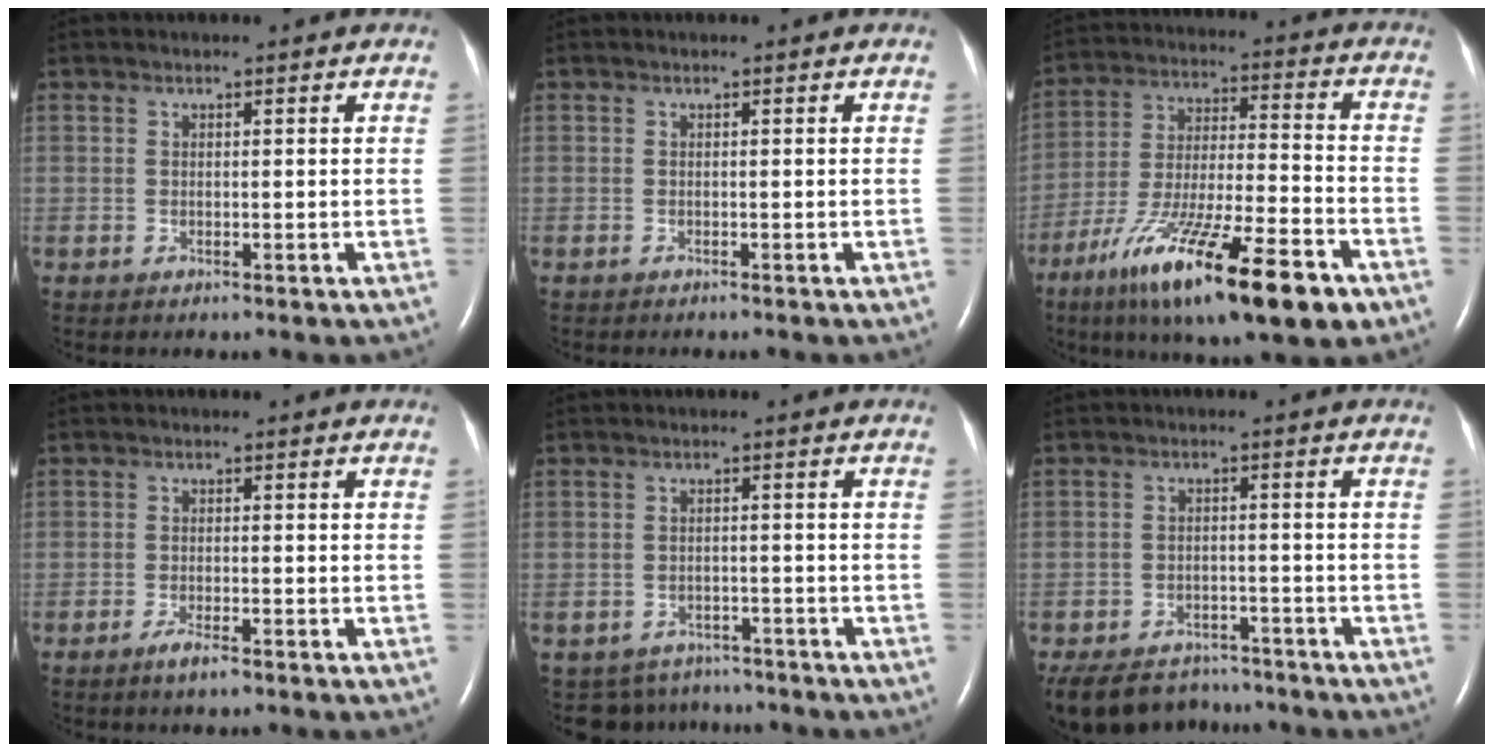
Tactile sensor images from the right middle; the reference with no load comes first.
{"total": 0.8, "force": [-0.7, 0.2, 0.4], "torque": [-0.008, -0.001, -0.008]}
{"total": 21.4, "force": [-12.5, 3.1, 17.1], "torque": [-0.270, -0.037, -0.210]}
{"total": 2.3, "force": [-1.6, 0.4, 1.6], "torque": [-0.036, -0.003, -0.029]}
{"total": 5.9, "force": [-5.2, 2.9, -0.3], "torque": [0.003, 0.009, -0.067]}
{"total": 13.8, "force": [-11.5, 6.6, 3.9], "torque": [-0.098, 0.002, -0.153]}